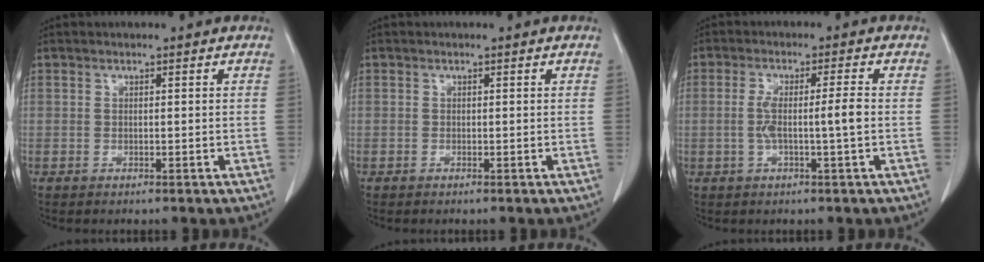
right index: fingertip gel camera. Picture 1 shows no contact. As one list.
[{"total": 0.0}, {"total": 4.7, "force": [-0.7, -0.3, 4.6], "torque": [-0.094, 0.009, -0.009]}]